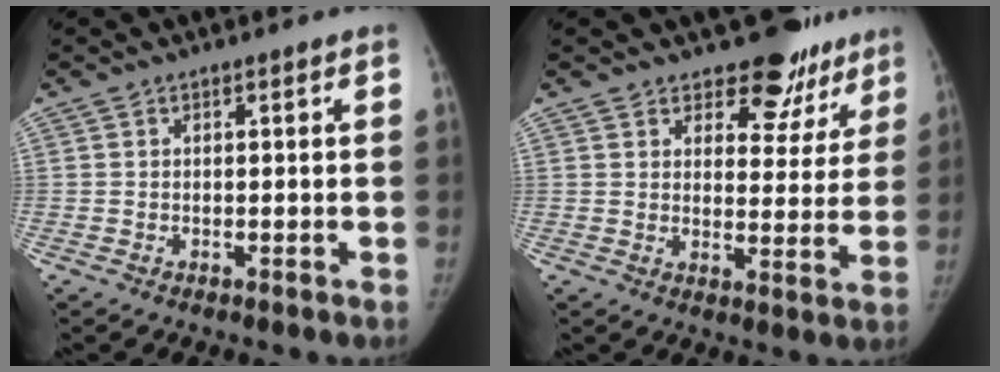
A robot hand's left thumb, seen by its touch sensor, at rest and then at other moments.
{"total": 11.4, "force": [9.1, 6.0, 3.6], "torque": [0.010, -0.058, 0.106]}